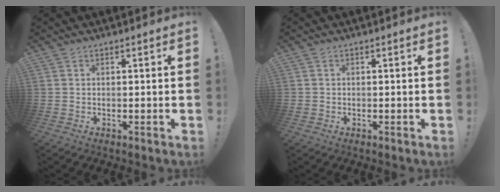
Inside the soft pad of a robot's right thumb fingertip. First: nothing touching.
{"total": 0.7, "force": [0.1, 0.7, 0.0], "torque": [-0.007, 0.006, 0.003]}